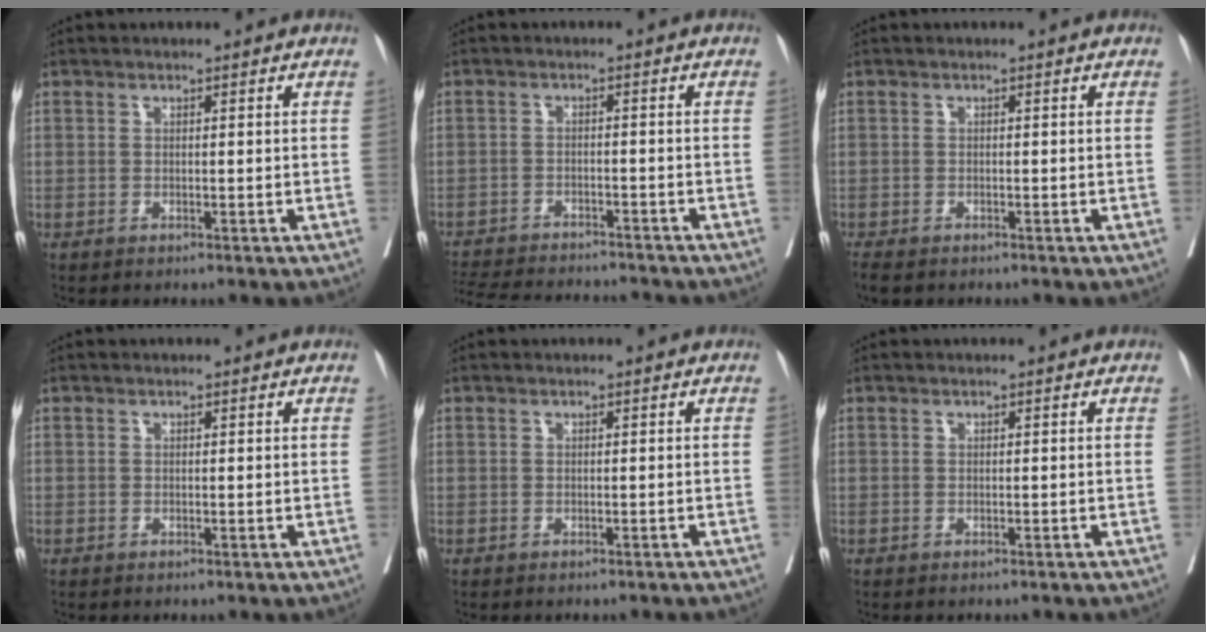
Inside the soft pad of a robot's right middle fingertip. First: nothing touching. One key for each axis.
{"total": 15.1, "fx": -13.9, "fy": 2.9, "fz": 5.1, "tx": -0.117, "ty": -0.013, "tz": -0.195}
{"total": 2.9, "fx": -2.3, "fy": 1.2, "fz": 1.3, "tx": -0.027, "ty": -0.010, "tz": -0.034}
{"total": 0.0}
{"total": 1.4, "fx": -1.3, "fy": 0.1, "fz": 0.3, "tx": -0.009, "ty": -0.001, "tz": -0.016}
{"total": 0.8, "fx": -0.7, "fy": 0.1, "fz": 0.2, "tx": -0.004, "ty": -0.001, "tz": -0.013}